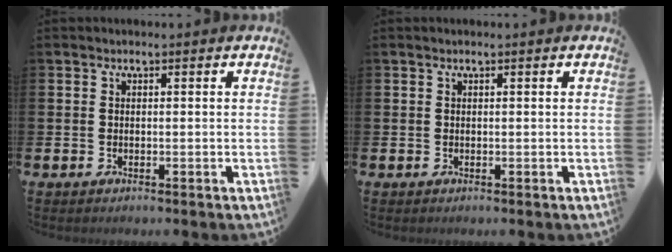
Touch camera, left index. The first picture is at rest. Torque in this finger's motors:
{"motor_torque": [0.02, 0.08, -0.05, 0.00]}